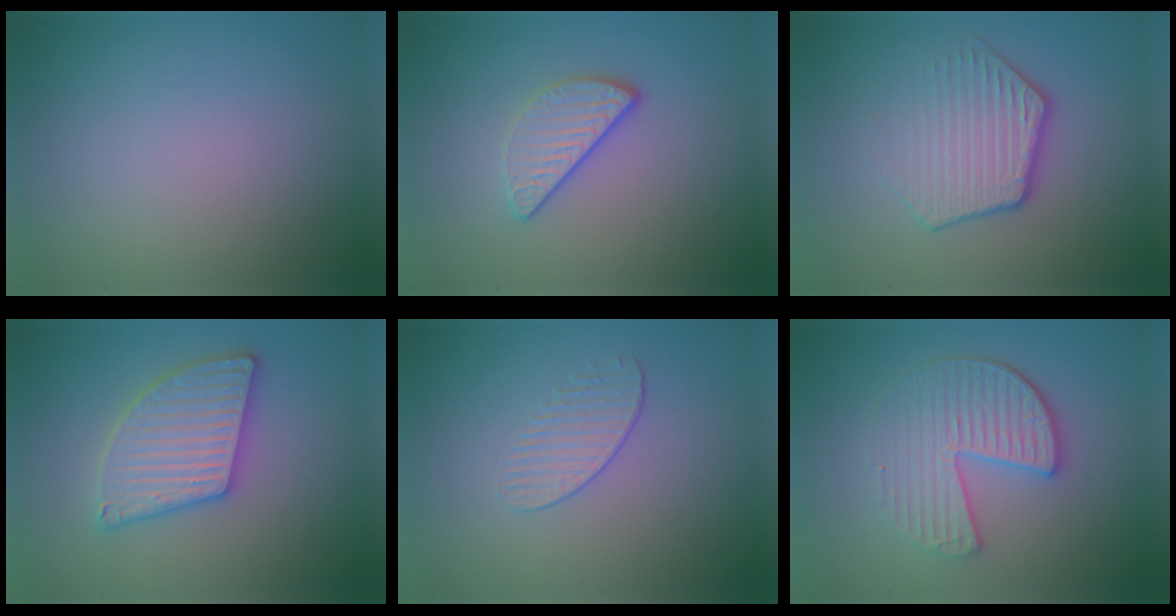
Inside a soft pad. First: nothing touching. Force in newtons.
{"total": 3.2, "press": 2.6, "slide": 1.8}
{"total": 4.1, "press": 3.1, "slide": 2.6}
{"total": 5.5, "press": 5.5, "slide": 0.5}
{"total": 1.3, "press": 0.7, "slide": 1.1}
{"total": 4.1, "press": 3.6, "slide": 1.8}